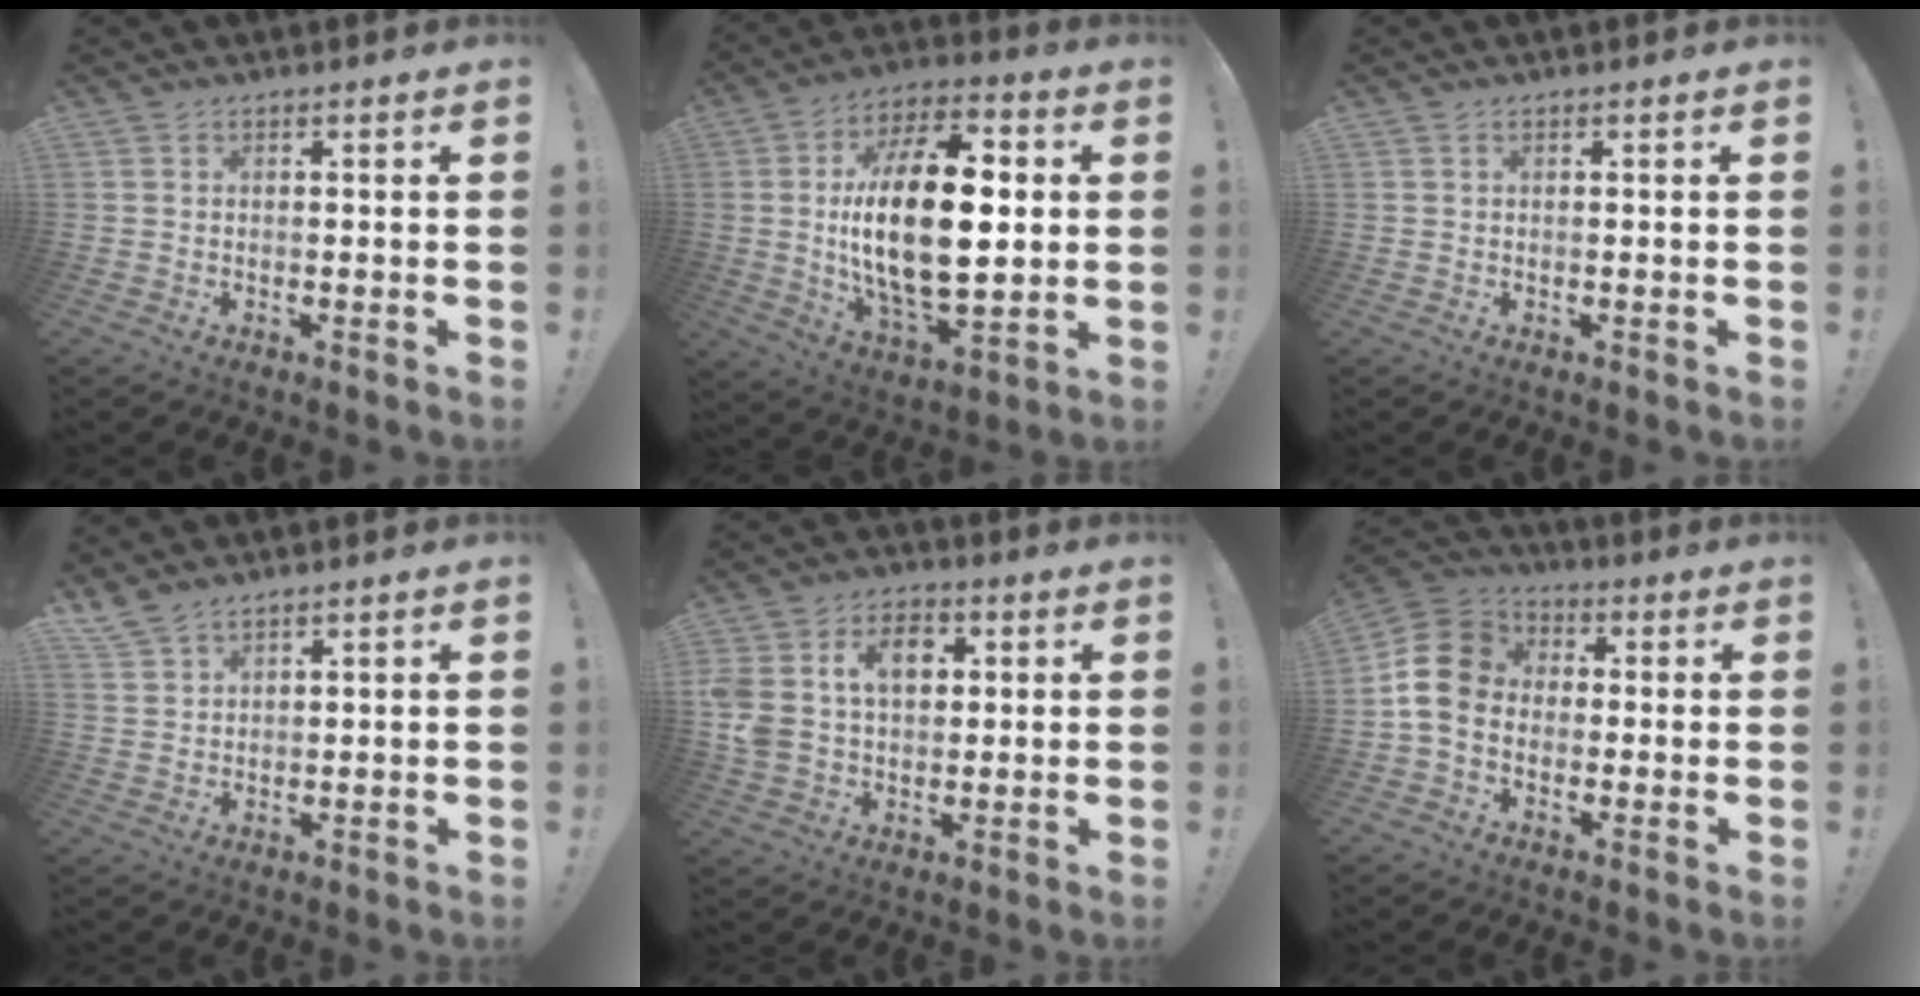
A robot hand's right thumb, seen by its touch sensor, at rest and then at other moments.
{"total": 25.2, "force": [1.5, 12.3, 21.9], "torque": [-0.400, -0.007, 0.017]}
{"total": 0.0}
{"total": 4.4, "force": [3.9, 1.1, 1.7], "torque": [-0.041, -0.023, 0.075]}
{"total": 12.6, "force": [3.5, 9.4, 7.7], "torque": [-0.132, 0.006, 0.067]}
{"total": 11.7, "force": [-0.8, 9.5, 6.7], "torque": [-0.121, 0.026, -0.006]}